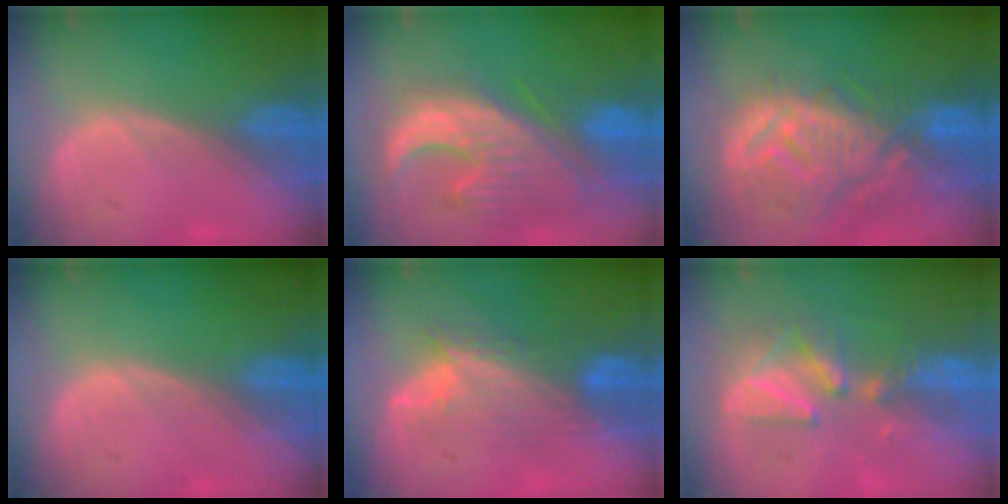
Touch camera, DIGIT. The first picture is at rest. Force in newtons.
{"total": 12.6, "press": 11.2, "slide": 5.8}
{"total": 12.2, "press": 11.0, "slide": 5.4}
{"total": 0.0}
{"total": 7.6, "press": 7.3, "slide": 2.2}
{"total": 8.8, "press": 7.8, "slide": 4.1}